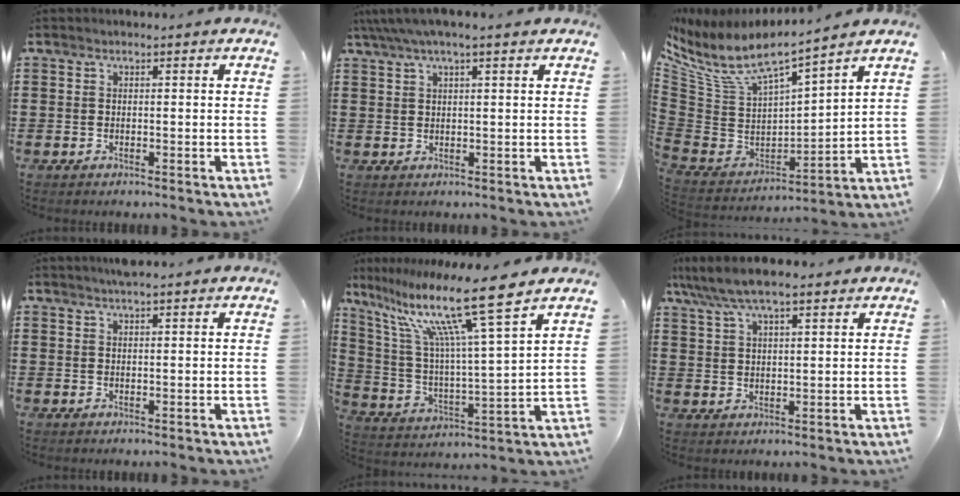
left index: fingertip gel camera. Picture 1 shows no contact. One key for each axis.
{"total": 3.2, "fx": 2.1, "fy": 0.5, "fz": 2.4, "tx": -0.050, "ty": 0.006, "tz": 0.037}
{"total": 6.2, "fx": 4.6, "fy": 1.6, "fz": 3.8, "tx": -0.096, "ty": -0.041, "tz": 0.074}
{"total": 1.5, "fx": 1.3, "fy": -0.1, "fz": 0.8, "tx": -0.016, "ty": 0.000, "tz": 0.023}
{"total": 14.8, "fx": 10.9, "fy": 0.6, "fz": 10.1, "tx": -0.216, "ty": -0.067, "tz": 0.174}
{"total": 6.2, "fx": 4.9, "fy": 1.5, "fz": 3.5, "tx": -0.081, "ty": -0.007, "tz": 0.088}